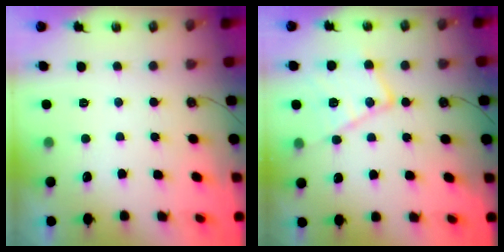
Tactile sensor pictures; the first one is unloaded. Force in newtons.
{"total": 15.2, "press": 15.2, "slide": 1.3}